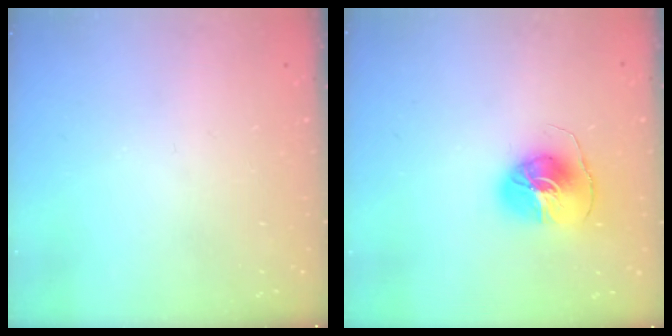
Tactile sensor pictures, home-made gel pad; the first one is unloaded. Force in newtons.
{"total": 9.1, "press": 9.1, "slide": 0.5}